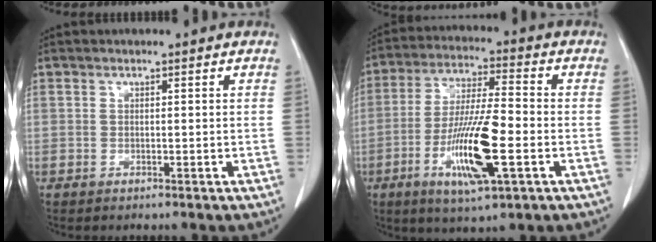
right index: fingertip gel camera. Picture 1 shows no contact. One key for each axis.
{"total": 13.7, "fx": -4.2, "fy": 1.9, "fz": 12.9, "tx": -0.247, "ty": -0.014, "tz": -0.076}